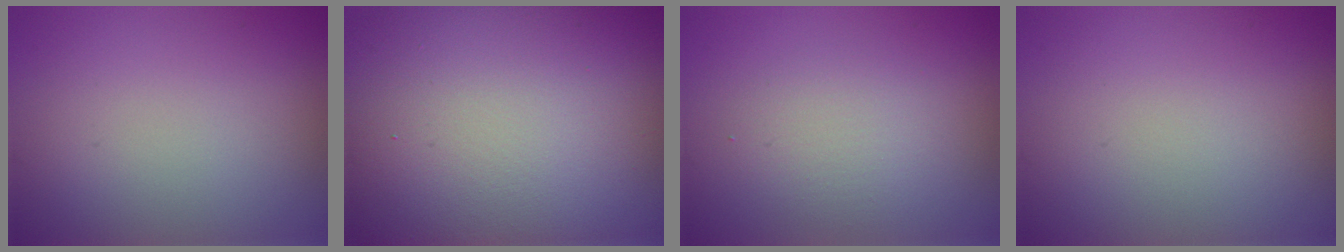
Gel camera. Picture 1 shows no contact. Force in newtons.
{"total": 20.5, "press": 20.4, "slide": 1.1}
{"total": 2.5, "press": 2.5, "slide": 0.1}
{"total": 0.0}